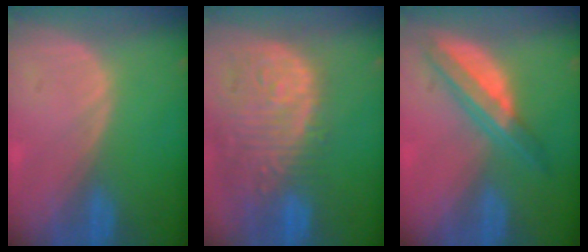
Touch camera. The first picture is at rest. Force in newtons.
{"total": 14.3, "press": 11.7, "slide": 8.2}
{"total": 6.8, "press": 5.8, "slide": 3.6}